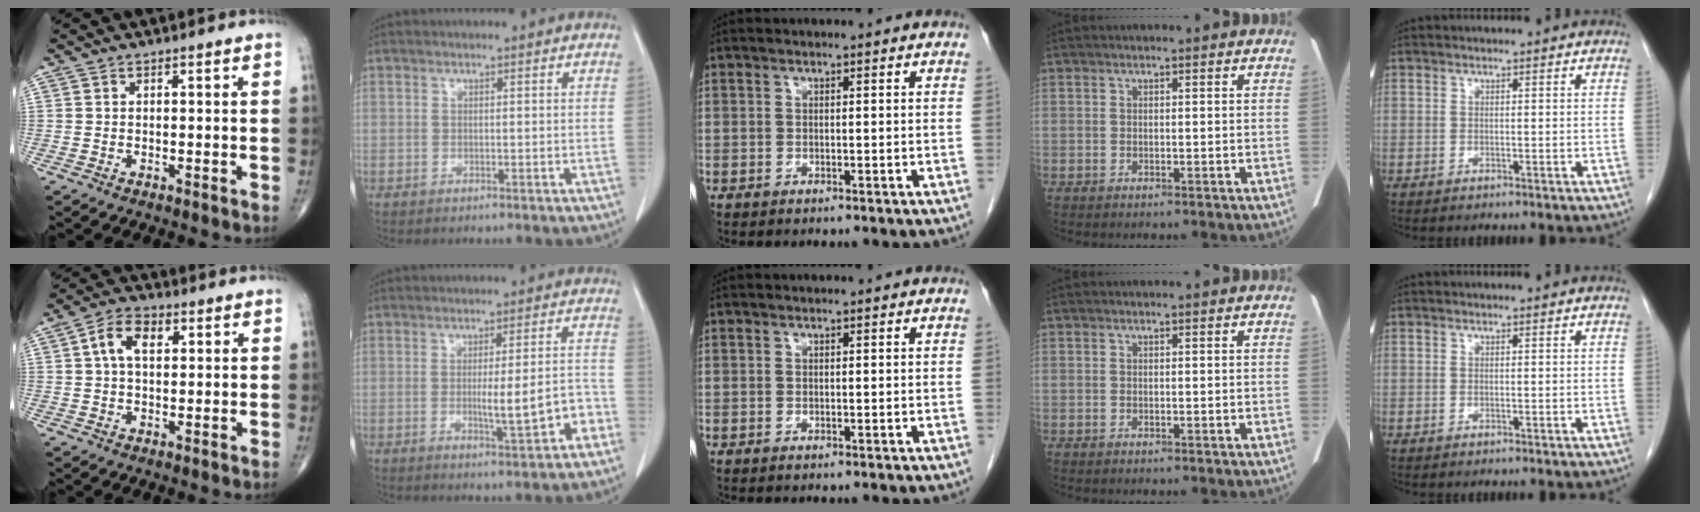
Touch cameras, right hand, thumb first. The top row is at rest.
{"thumb": {"total": 6.5, "force": [1.8, 3.9, 5.0], "torque": [-0.081, 0.010, 0.027]}, "index": {"total": 7.4, "force": [-2.3, 0.6, 7.0], "torque": [-0.102, 0.000, -0.027]}}